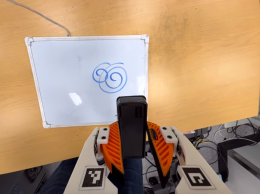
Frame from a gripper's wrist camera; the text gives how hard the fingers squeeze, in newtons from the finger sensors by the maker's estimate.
{"total": 5.3, "left": 5.3, "right": 5.3}